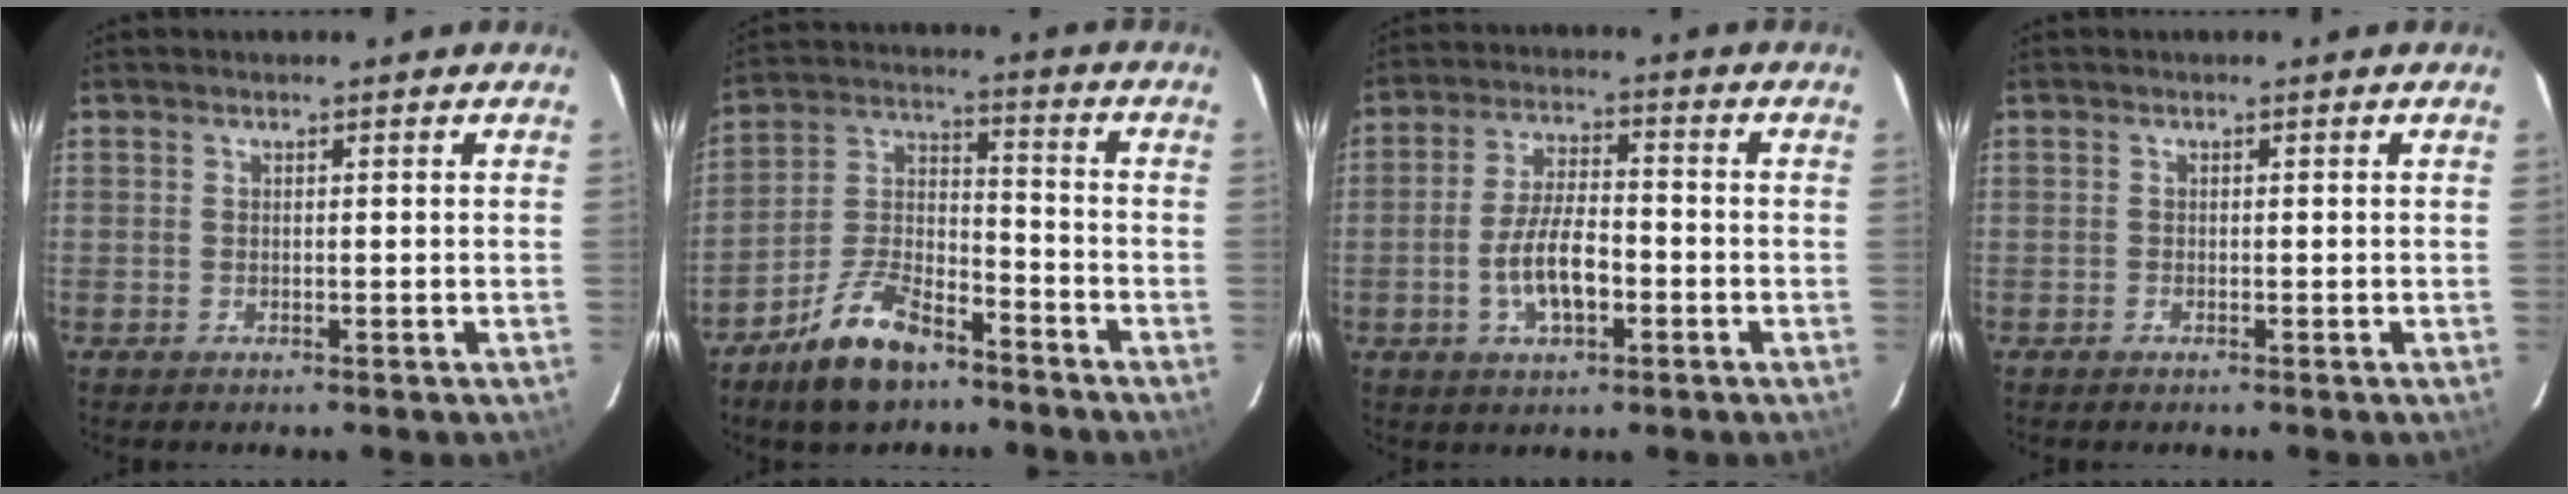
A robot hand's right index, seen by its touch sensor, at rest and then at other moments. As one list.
[{"total": 12.8, "force": [-8.9, 5.5, 7.3], "torque": [-0.154, 0.018, -0.161]}, {"total": 8.4, "force": [-2.8, 3.3, 7.2], "torque": [-0.144, 0.004, -0.047]}, {"total": 0.0}]